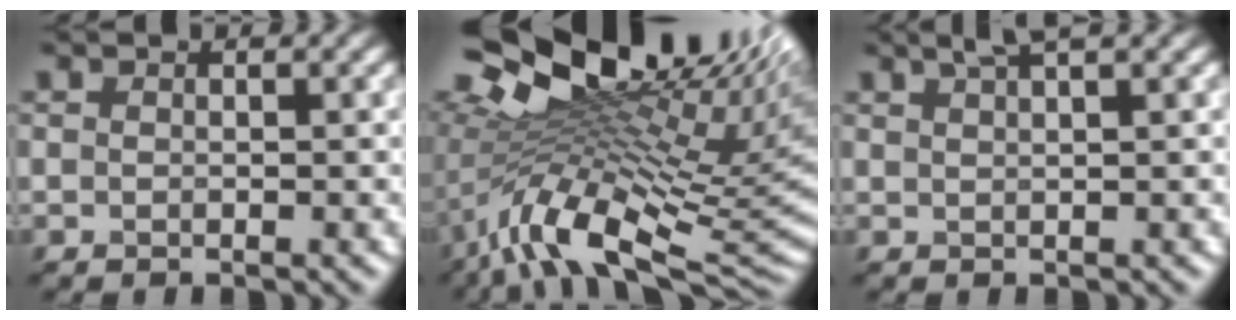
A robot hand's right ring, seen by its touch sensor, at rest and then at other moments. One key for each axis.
{"total": 16.8, "fx": 2.6, "fy": 8.5, "fz": 14.3, "tx": -0.237, "ty": -0.009, "tz": 0.063}
{"total": 2.6, "fx": 1.9, "fy": 0.4, "fz": 1.7, "tx": -0.017, "ty": 0.008, "tz": 0.027}